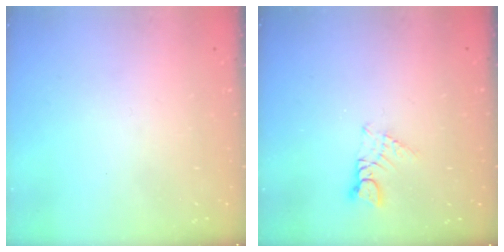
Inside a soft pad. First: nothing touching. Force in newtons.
{"total": 1.1, "press": 1.1, "slide": 0.1}